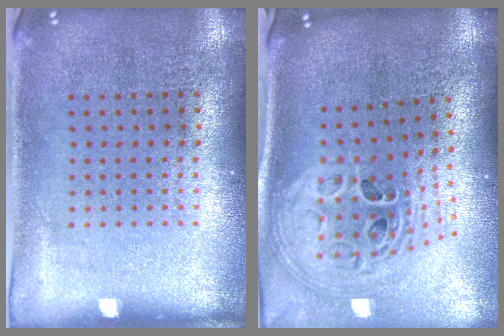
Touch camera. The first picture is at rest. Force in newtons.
{"total": 2.4, "press": 1.7, "slide": 1.7}